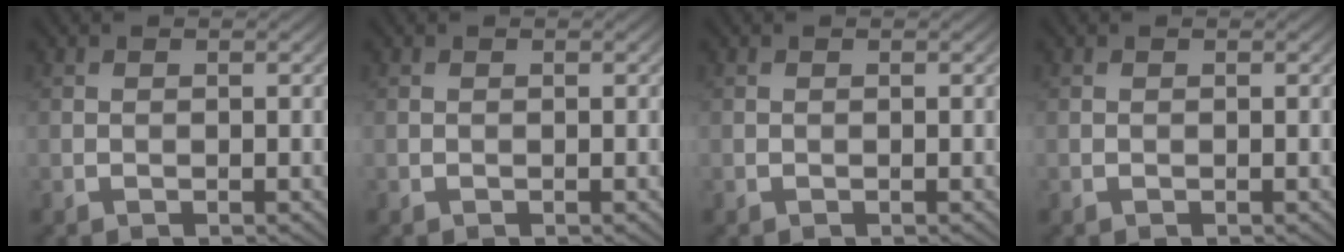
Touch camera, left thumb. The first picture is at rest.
{"total": 0.0}
{"total": 0.0}
{"total": 0.0}